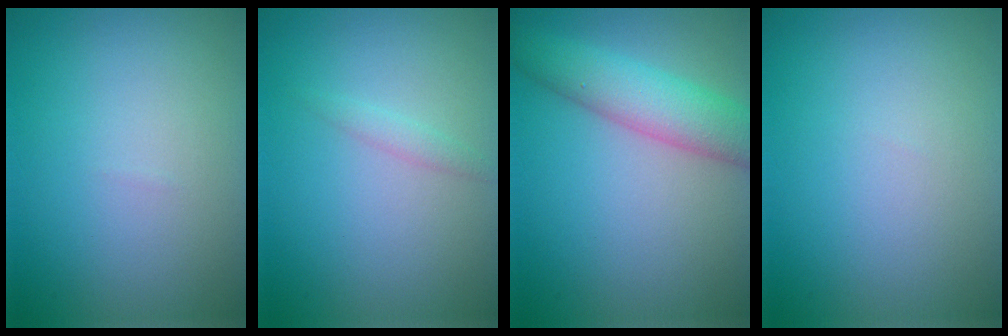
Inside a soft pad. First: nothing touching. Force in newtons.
{"total": 1.0, "press": 1.0, "slide": 0.1}
{"total": 5.2, "press": 5.2, "slide": 0.3}
{"total": 0.0}